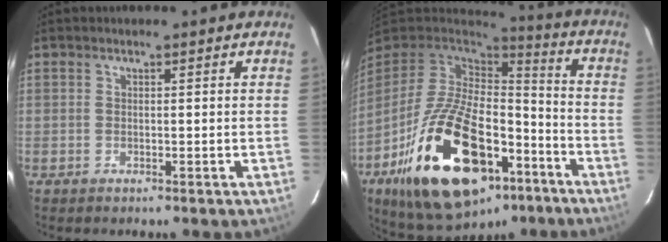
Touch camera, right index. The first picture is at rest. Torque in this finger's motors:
{"motor_torque": [1.48, -0.66, 1.06, 0.21]}